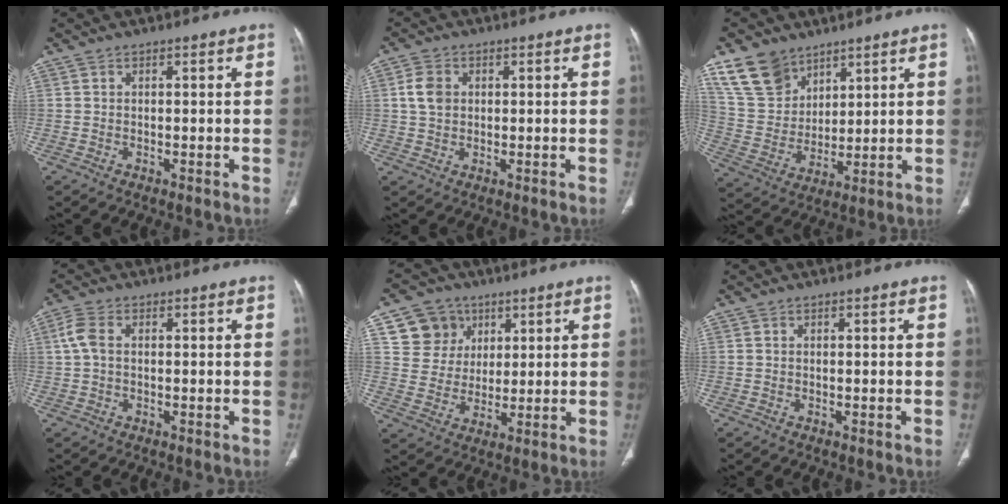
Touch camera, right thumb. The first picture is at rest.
{"total": 4.5, "force": [0.9, 3.5, 2.6], "torque": [-0.042, 0.005, 0.016]}
{"total": 12.1, "force": [8.3, 7.9, 3.9], "torque": [-0.053, -0.035, 0.179]}
{"total": 4.0, "force": [0.6, 2.5, 3.1], "torque": [-0.077, 0.015, 0.010]}
{"total": 10.1, "force": [4.6, 8.8, 2.2], "torque": [-0.006, -0.016, 0.088]}
{"total": 0.0}